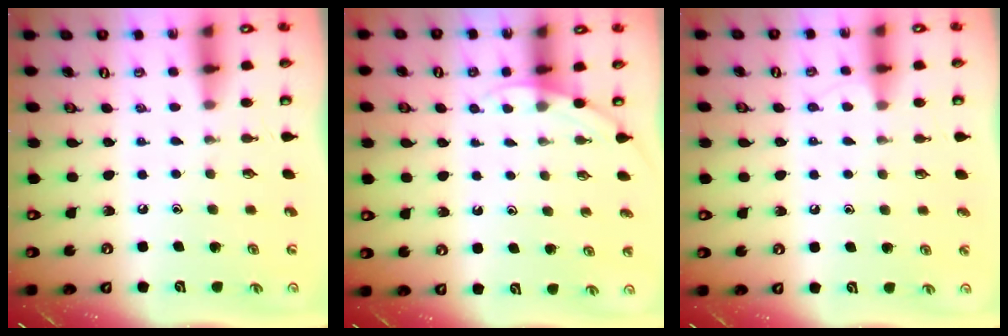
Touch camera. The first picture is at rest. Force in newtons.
{"total": 2.5, "press": 2.5, "slide": 0.1}
{"total": 4.9, "press": 4.9, "slide": 0.7}